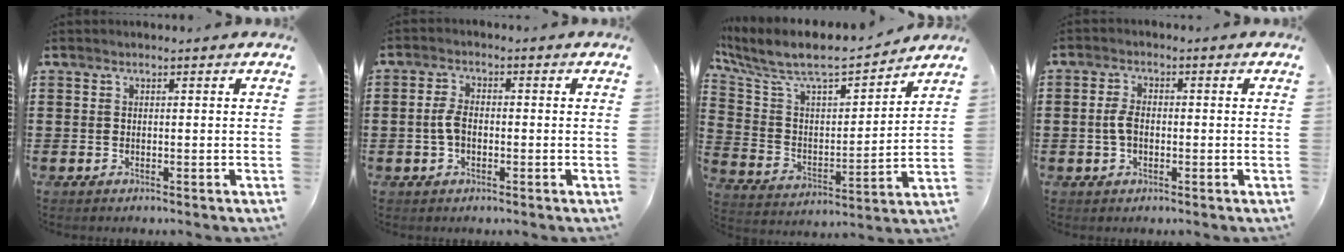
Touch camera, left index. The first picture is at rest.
{"total": 3.7, "force": [-0.4, 2.0, 3.1], "torque": [-0.073, 0.001, -0.011]}
{"total": 8.4, "force": [7.3, 1.9, 3.7], "torque": [-0.109, -0.053, 0.120]}
{"total": 3.3, "force": [-0.2, 1.8, 2.8], "torque": [-0.070, 0.000, -0.008]}